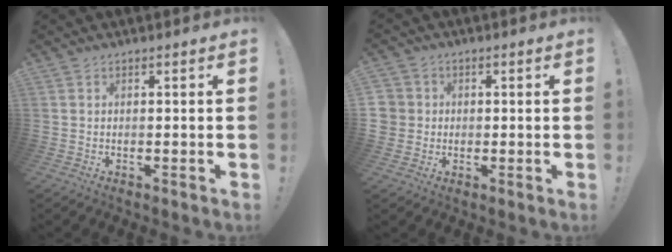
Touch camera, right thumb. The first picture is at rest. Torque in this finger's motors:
{"motor_torque": [0.53, 0.71, 0.32, -0.40, -0.01]}